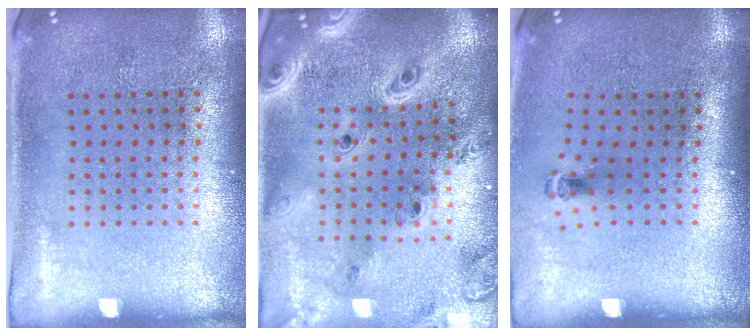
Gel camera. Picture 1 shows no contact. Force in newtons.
{"total": 3.8, "press": 2.9, "slide": 2.4}
{"total": 0.5, "press": 0.3, "slide": 0.4}